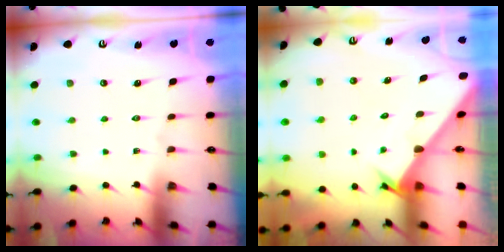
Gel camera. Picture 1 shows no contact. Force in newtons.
{"total": 2.5, "press": 2.5, "slide": 0.1}